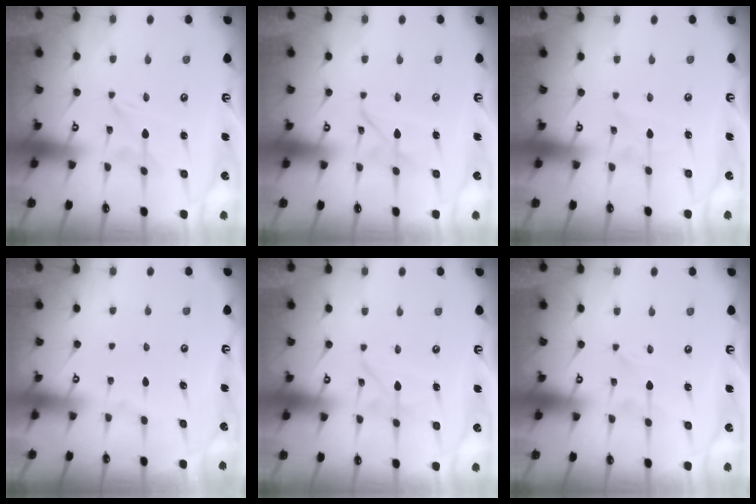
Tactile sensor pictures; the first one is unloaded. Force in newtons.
{"total": 3.5, "press": 3.5, "slide": 0.3}
{"total": 1.6, "press": 1.6, "slide": 0.1}
{"total": 0.0}
{"total": 4.0, "press": 4.0, "slide": 0.2}
{"total": 0.0}